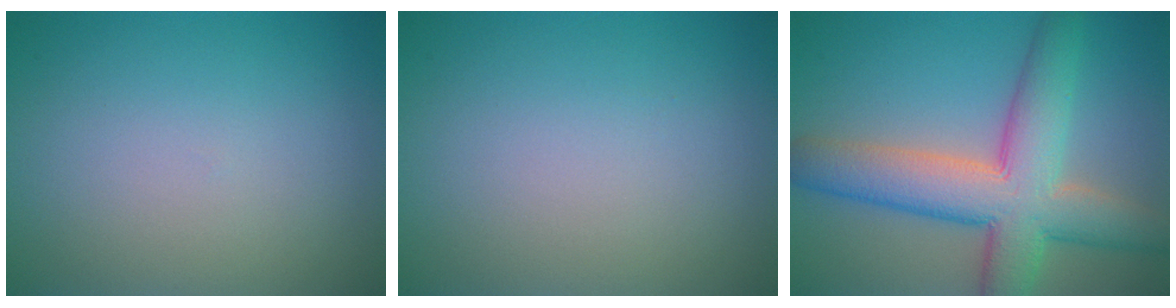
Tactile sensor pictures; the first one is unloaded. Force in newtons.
{"total": 0.0}
{"total": 9.1, "press": 9.1, "slide": 0.5}